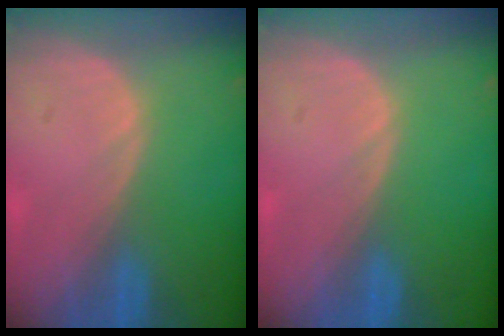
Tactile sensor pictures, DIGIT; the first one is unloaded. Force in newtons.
{"total": 0.0}